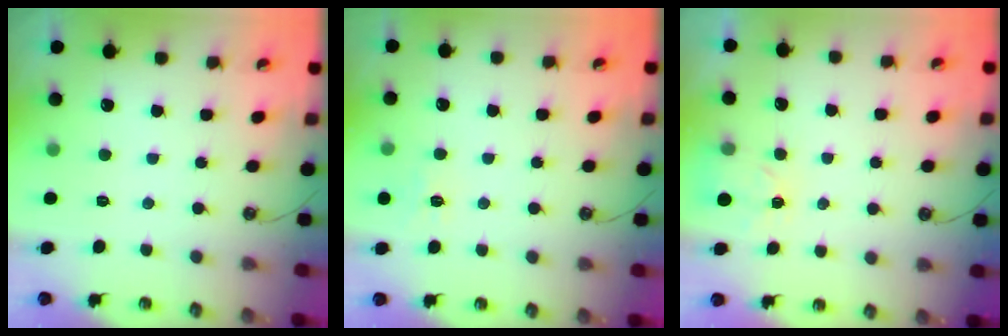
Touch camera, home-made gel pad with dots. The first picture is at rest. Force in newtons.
{"total": 7.0, "press": 7.0, "slide": 0.5}
{"total": 3.4, "press": 3.4, "slide": 0.6}